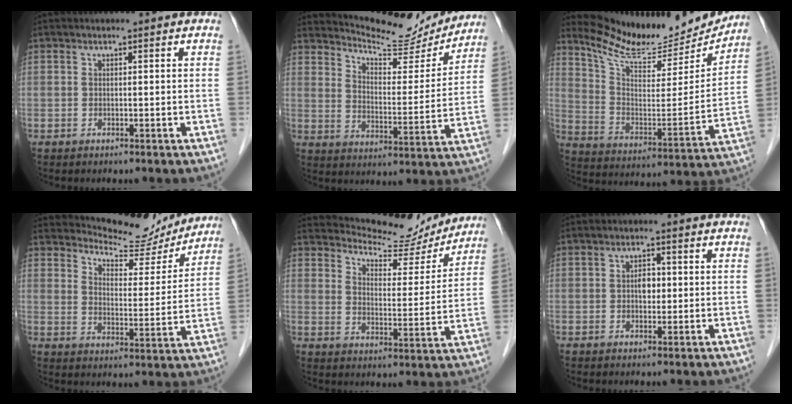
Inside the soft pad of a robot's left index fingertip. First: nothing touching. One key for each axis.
{"total": 15.0, "fx": 14.5, "fy": 2.5, "fz": 3.2, "tx": -0.051, "ty": -0.022, "tz": 0.201}
{"total": 19.1, "fx": 18.0, "fy": 3.2, "fz": 5.4, "tx": -0.099, "ty": -0.041, "tz": 0.276}
{"total": 13.4, "fx": 12.9, "fy": 2.7, "fz": 2.2, "tx": -0.034, "ty": -0.019, "tz": 0.176}
{"total": 14.5, "fx": 13.9, "fy": 2.7, "fz": 2.8, "tx": -0.043, "ty": -0.014, "tz": 0.189}
{"total": 2.3, "fx": 0.0, "fy": 1.5, "fz": 1.8, "tx": -0.029, "ty": 0.006, "tz": 0.000}